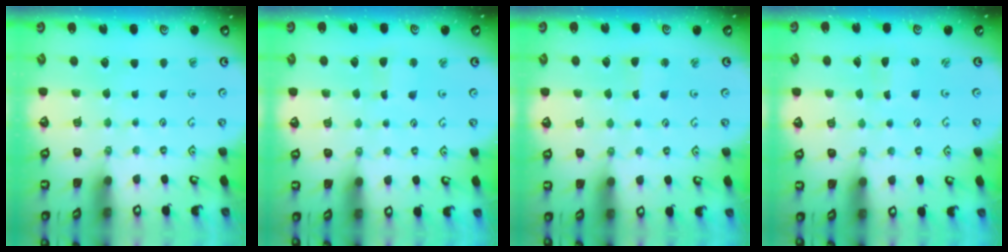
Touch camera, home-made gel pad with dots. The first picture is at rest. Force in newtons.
{"total": 2.4, "press": 2.4, "slide": 0.4}
{"total": 2.1, "press": 2.1, "slide": 0.4}
{"total": 0.0}